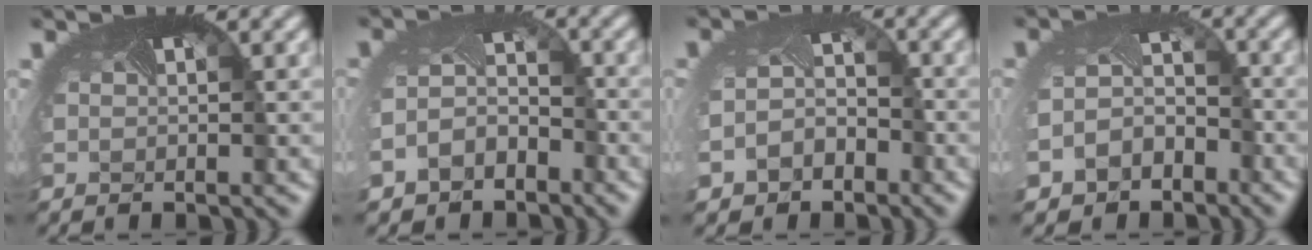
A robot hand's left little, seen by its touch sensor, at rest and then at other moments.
{"total": 3.9, "force": [-3.0, 2.3, 0.8], "torque": [-0.019, -0.012, -0.056]}
{"total": 4.0, "force": [-2.7, 2.6, 1.3], "torque": [-0.031, -0.018, -0.044]}
{"total": 4.6, "force": [-3.4, 2.8, 1.1], "torque": [-0.025, -0.019, -0.053]}